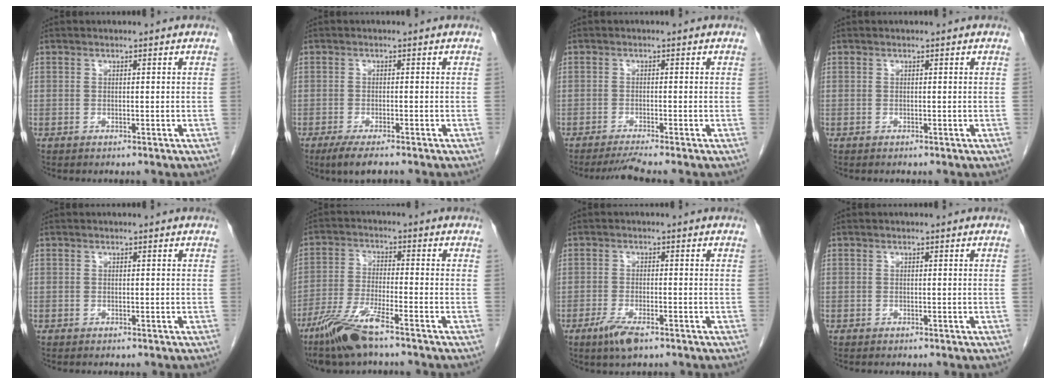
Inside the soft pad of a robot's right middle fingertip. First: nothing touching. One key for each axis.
{"total": 3.7, "fx": -2.7, "fy": 0.5, "fz": 2.4, "tx": -0.049, "ty": -0.011, "tz": -0.045}
{"total": 2.7, "fx": -2.3, "fy": -1.1, "fz": 0.9, "tx": -0.027, "ty": -0.015, "tz": -0.044}
{"total": 0.0}
{"total": 0.0}
{"total": 9.2, "fx": -6.4, "fy": 0.8, "fz": 6.5, "tx": -0.140, "ty": -0.022, "tz": -0.127}
{"total": 4.2, "fx": -2.7, "fy": 0.9, "fz": 3.0, "tx": -0.065, "ty": -0.006, "tz": -0.047}
{"total": 0.0}